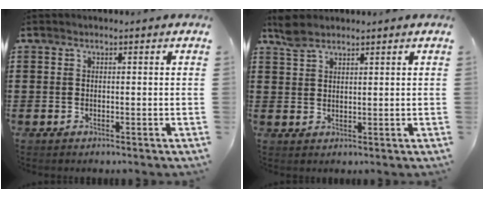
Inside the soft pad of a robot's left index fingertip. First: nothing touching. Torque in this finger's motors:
{"motor_torque": [0.64, -0.29, 0.03, 0.06]}